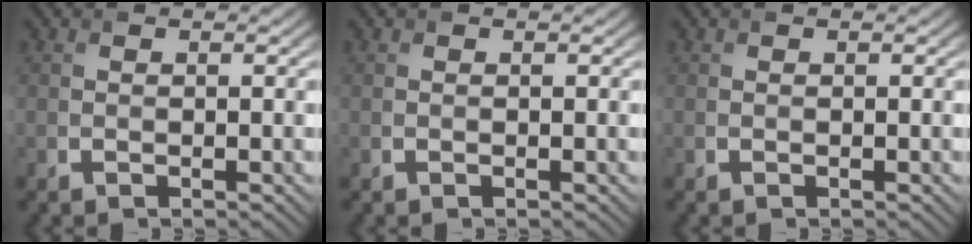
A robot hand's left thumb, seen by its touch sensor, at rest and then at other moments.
{"total": 0.0}
{"total": 0.0}